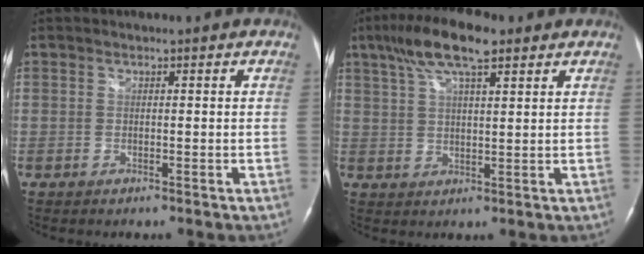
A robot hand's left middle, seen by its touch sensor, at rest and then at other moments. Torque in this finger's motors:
{"motor_torque": [1.26, -0.70, 0.14, 0.10]}